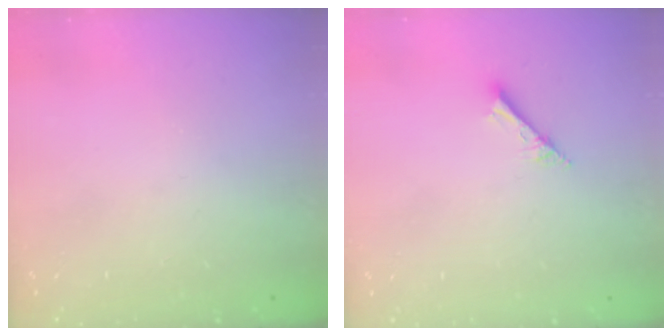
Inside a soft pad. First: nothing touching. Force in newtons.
{"total": 2.5, "press": 2.5, "slide": 0.2}